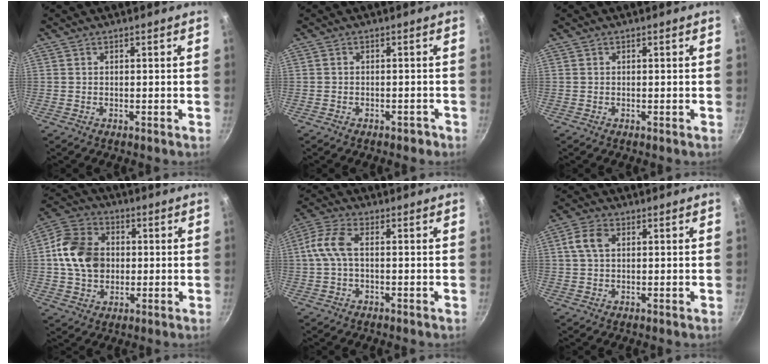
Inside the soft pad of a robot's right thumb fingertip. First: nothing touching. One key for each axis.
{"total": 1.7, "fx": -1.2, "fy": 1.0, "fz": 0.6, "tx": 0.002, "ty": 0.022, "tz": -0.005}
{"total": 0.0}
{"total": 13.7, "fx": 0.9, "fy": 10.7, "fz": 8.5, "tx": -0.130, "ty": 0.012, "tz": 0.005}
{"total": 6.6, "fx": 0.1, "fy": 3.4, "fz": 5.7, "tx": -0.135, "ty": 0.022, "tz": -0.007}
{"total": 4.8, "fx": 1.3, "fy": 2.9, "fz": 3.6, "tx": -0.073, "ty": 0.011, "tz": 0.021}